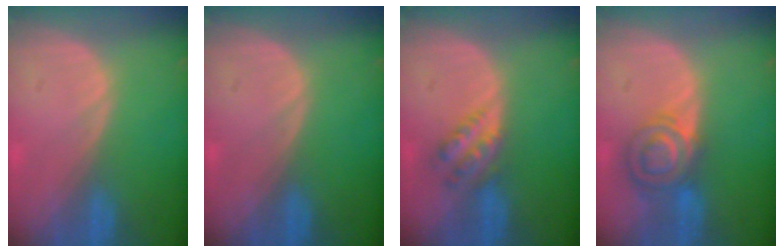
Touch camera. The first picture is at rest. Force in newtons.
{"total": 0.0}
{"total": 4.5, "press": 4.0, "slide": 2.0}
{"total": 7.3, "press": 6.1, "slide": 4.0}